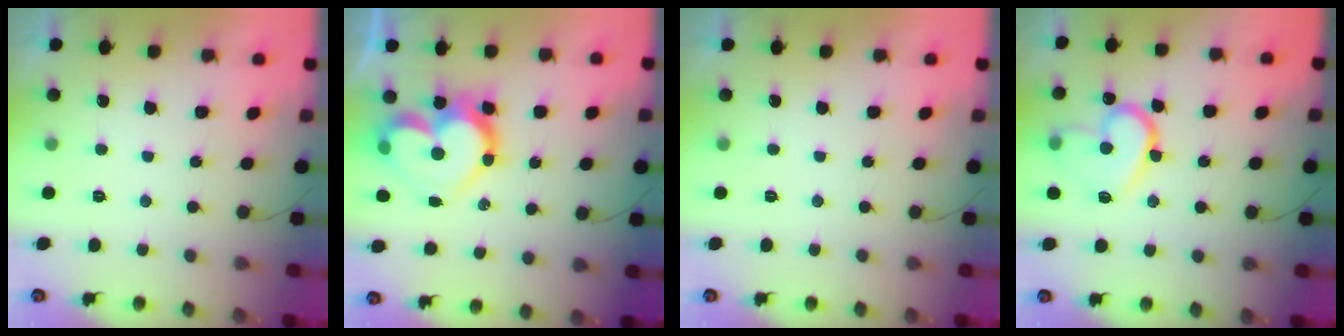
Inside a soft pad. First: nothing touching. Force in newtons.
{"total": 17.6, "press": 17.6, "slide": 1.3}
{"total": 0.0}
{"total": 14.9, "press": 14.9, "slide": 1.0}